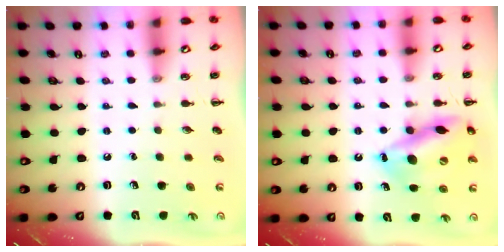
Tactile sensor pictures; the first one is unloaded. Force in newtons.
{"total": 16.1, "press": 15.7, "slide": 3.3}